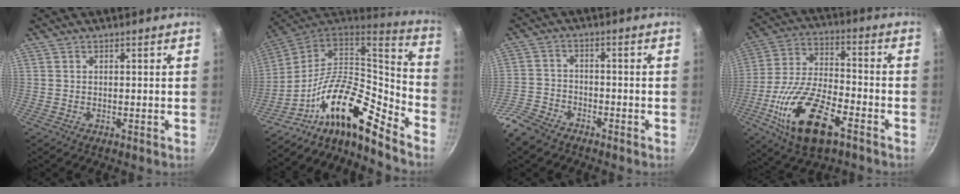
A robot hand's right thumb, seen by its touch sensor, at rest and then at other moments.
{"total": 20.5, "force": [-10.8, 8.0, 15.5], "torque": [-0.226, 0.080, -0.211]}
{"total": 7.1, "force": [-5.4, 3.6, 2.8], "torque": [-0.053, 0.038, -0.111]}
{"total": 18.9, "force": [-8.3, 8.5, 14.7], "torque": [-0.278, 0.024, -0.157]}